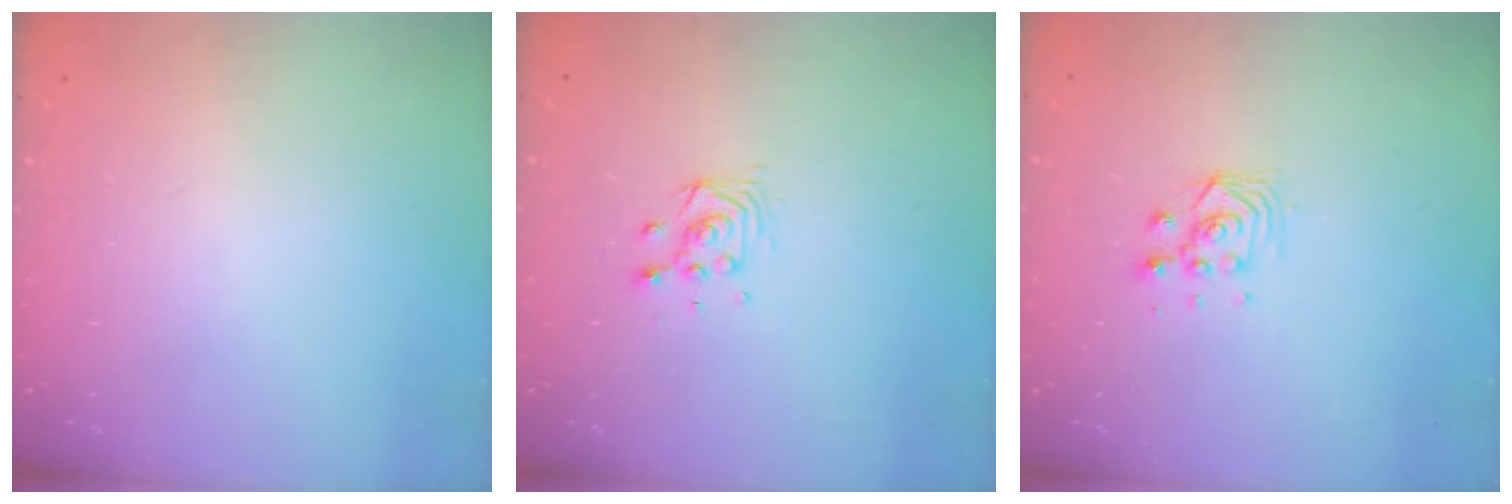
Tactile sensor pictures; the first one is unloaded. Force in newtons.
{"total": 4.0, "press": 4.0, "slide": 0.1}
{"total": 2.9, "press": 2.8, "slide": 0.8}